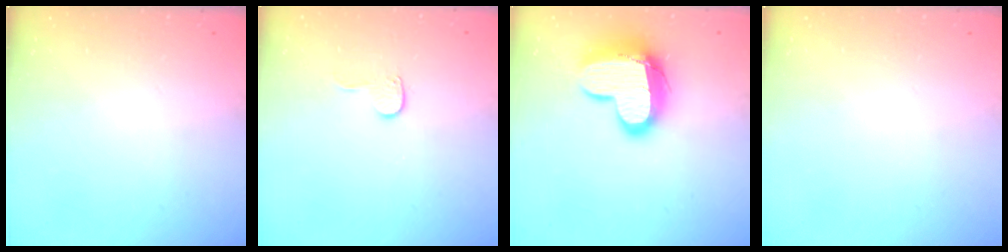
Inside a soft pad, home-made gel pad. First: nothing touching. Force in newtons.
{"total": 5.5, "press": 5.5, "slide": 0.5}
{"total": 15.4, "press": 15.4, "slide": 1.1}
{"total": 0.0}